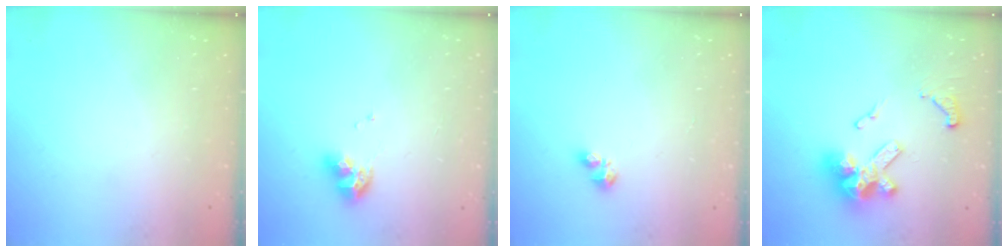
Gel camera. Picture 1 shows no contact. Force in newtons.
{"total": 8.6, "press": 8.5, "slide": 0.9}
{"total": 4.0, "press": 3.9, "slide": 0.6}
{"total": 14.9, "press": 14.8, "slide": 1.8}